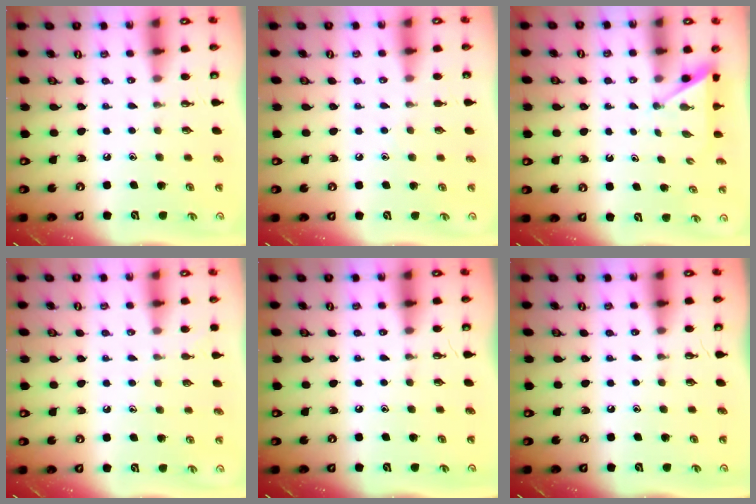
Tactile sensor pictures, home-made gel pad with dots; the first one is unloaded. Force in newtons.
{"total": 3.0, "press": 2.9, "slide": 0.4}
{"total": 2.9, "press": 2.9, "slide": 0.2}
{"total": 2.9, "press": 2.9, "slide": 0.4}
{"total": 0.0}
{"total": 0.0}